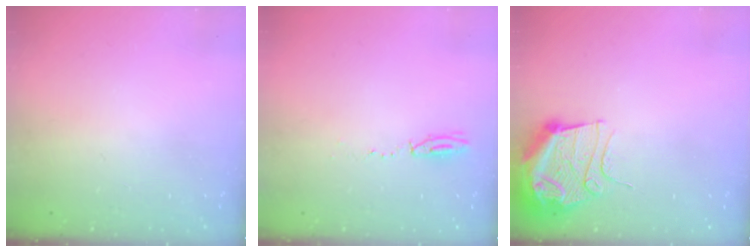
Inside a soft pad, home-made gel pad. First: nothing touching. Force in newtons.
{"total": 3.8, "press": 3.7, "slide": 0.9}
{"total": 11.7, "press": 11.6, "slide": 1.2}